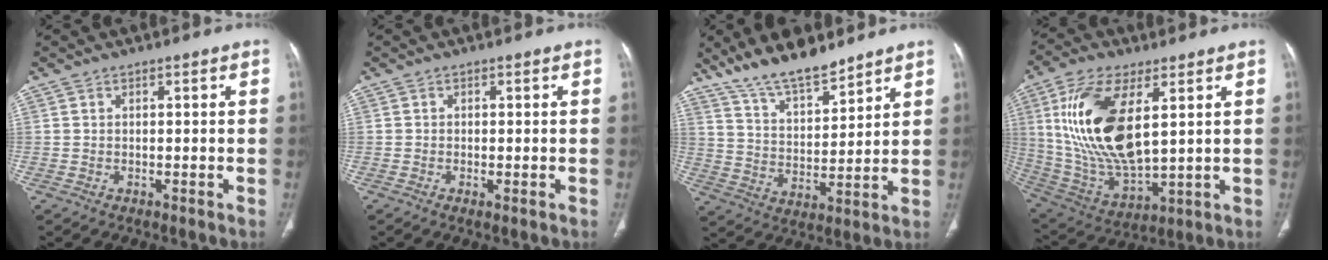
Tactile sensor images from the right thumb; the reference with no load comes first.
{"total": 1.0, "force": [-0.4, 0.2, 0.9], "torque": [-0.021, -0.004, -0.009]}
{"total": 12.9, "force": [10.7, 3.8, 6.1], "torque": [-0.083, -0.062, 0.198]}
{"total": 20.7, "force": [5.3, 9.3, 17.7], "torque": [-0.354, -0.027, 0.110]}